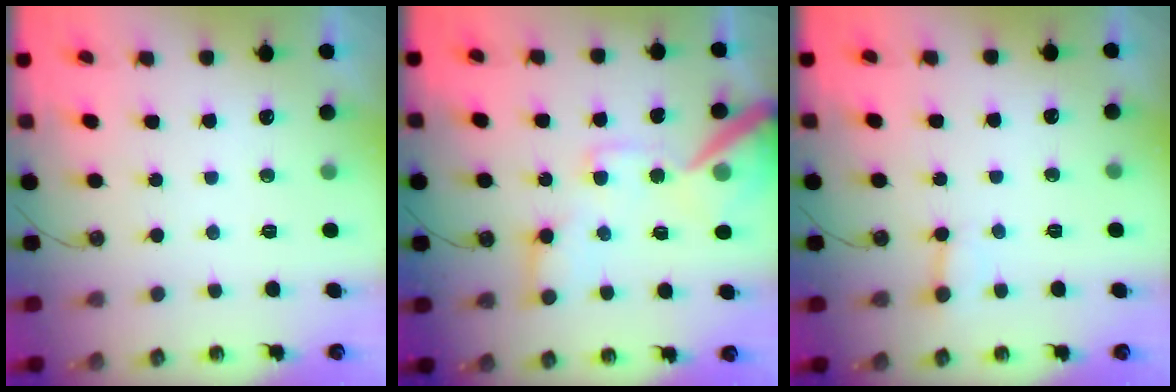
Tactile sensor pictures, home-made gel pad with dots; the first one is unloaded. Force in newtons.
{"total": 16.7, "press": 16.5, "slide": 2.3}
{"total": 2.4, "press": 2.4, "slide": 0.1}